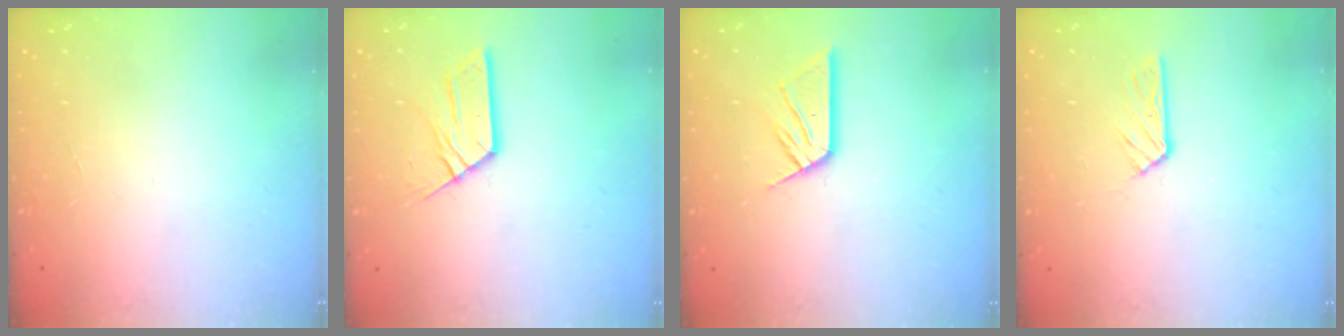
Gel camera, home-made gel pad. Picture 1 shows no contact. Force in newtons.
{"total": 10.2, "press": 10.1, "slide": 0.9}
{"total": 10.8, "press": 10.7, "slide": 0.9}
{"total": 4.0, "press": 4.0, "slide": 0.2}